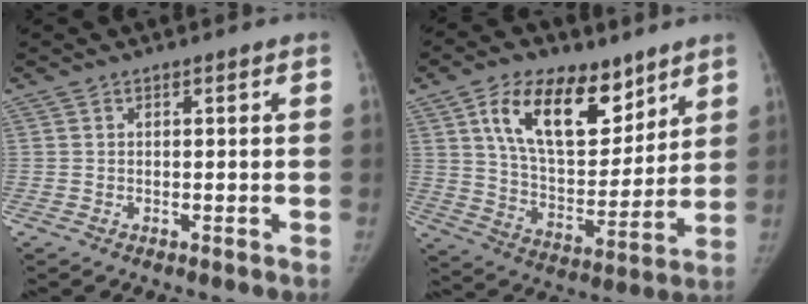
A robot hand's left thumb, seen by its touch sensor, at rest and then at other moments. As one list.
[{"total": 18.4, "force": [9.9, 9.9, 11.8], "torque": [-0.150, -0.052, 0.180]}]